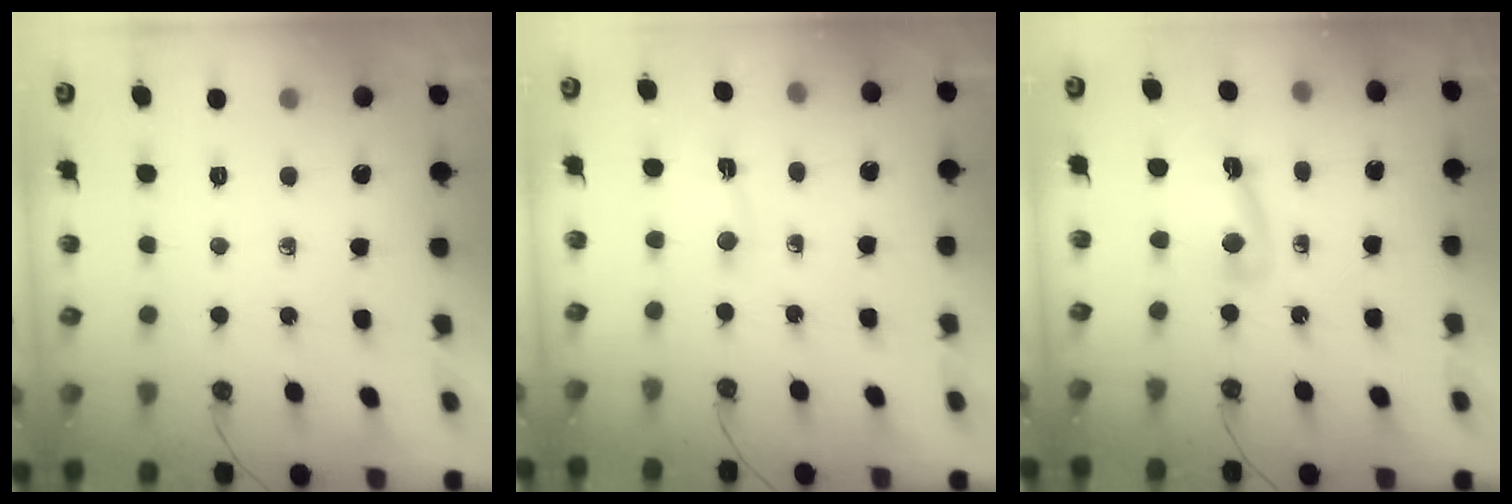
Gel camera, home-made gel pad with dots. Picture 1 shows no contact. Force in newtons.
{"total": 2.6, "press": 1.5, "slide": 2.2}
{"total": 10.0, "press": 6.9, "slide": 7.3}